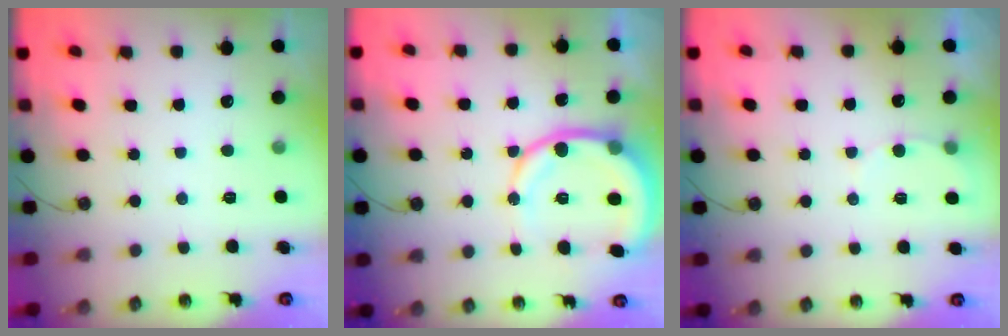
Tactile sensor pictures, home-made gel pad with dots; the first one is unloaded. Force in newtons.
{"total": 12.6, "press": 12.4, "slide": 2.6}
{"total": 4.3, "press": 4.2, "slide": 0.4}